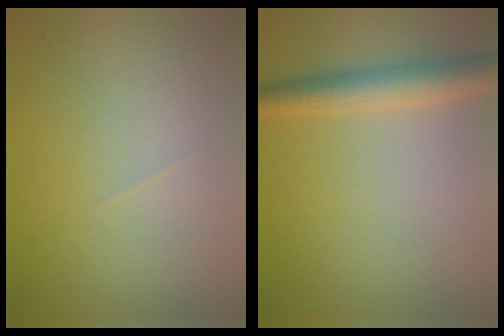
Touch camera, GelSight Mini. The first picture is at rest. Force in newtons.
{"total": 3.9, "press": 3.9, "slide": 0.0}